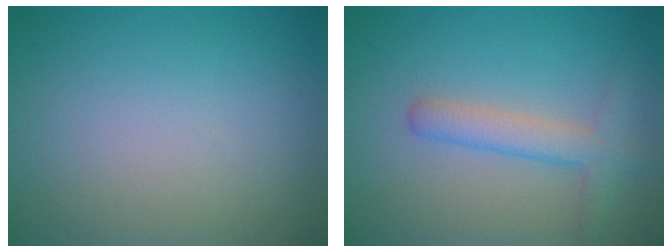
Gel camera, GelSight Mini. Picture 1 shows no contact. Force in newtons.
{"total": 2.9, "press": 2.9, "slide": 0.2}